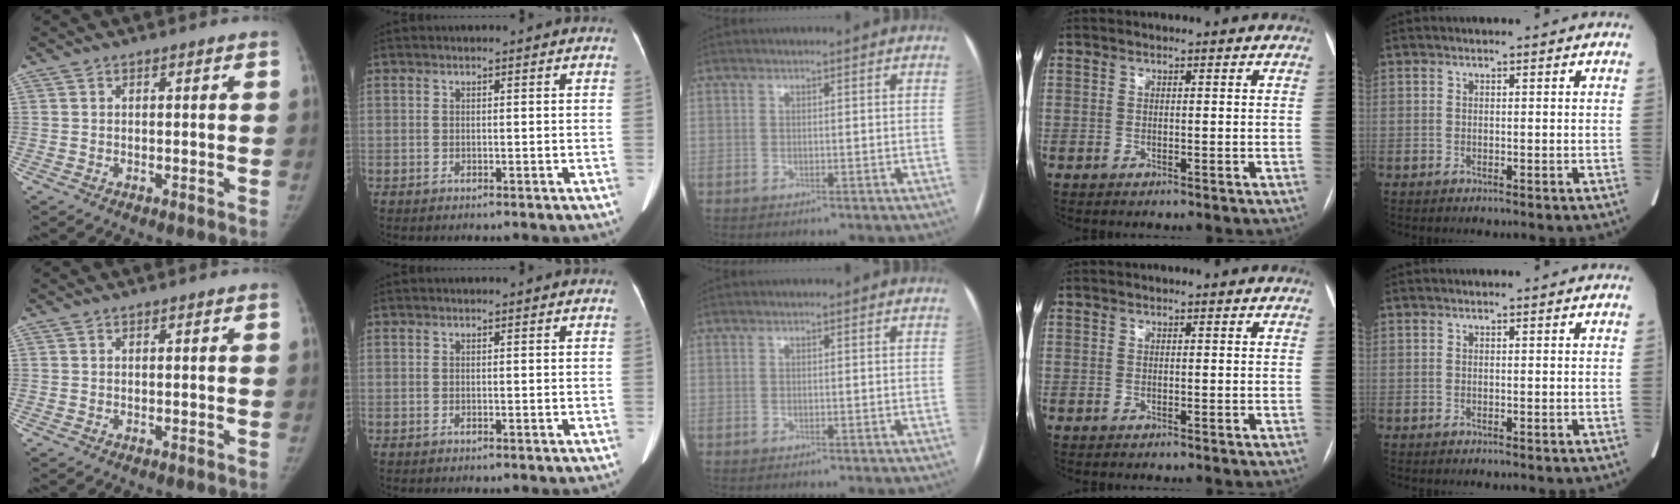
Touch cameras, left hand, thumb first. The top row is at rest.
{}